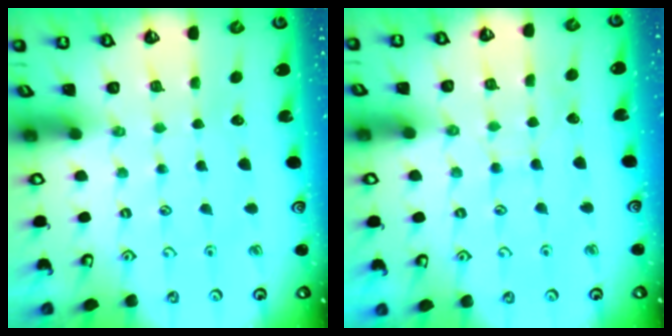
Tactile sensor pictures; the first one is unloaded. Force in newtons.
{"total": 2.8, "press": 2.8, "slide": 0.3}